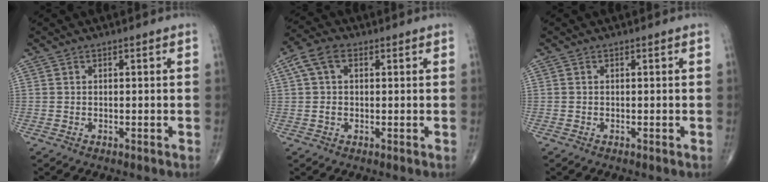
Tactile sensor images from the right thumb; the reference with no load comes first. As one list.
[{"total": 5.8, "force": [1.7, 3.7, 4.1], "torque": [-0.083, 0.016, 0.029]}, {"total": 0.0}]